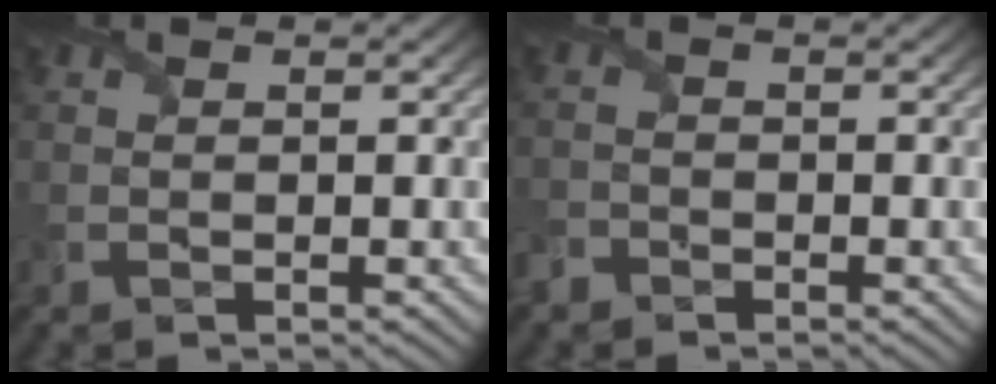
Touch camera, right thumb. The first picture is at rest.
{"total": 2.0, "force": [-1.6, 1.2, 0.5], "torque": [-0.014, -0.003, -0.044]}